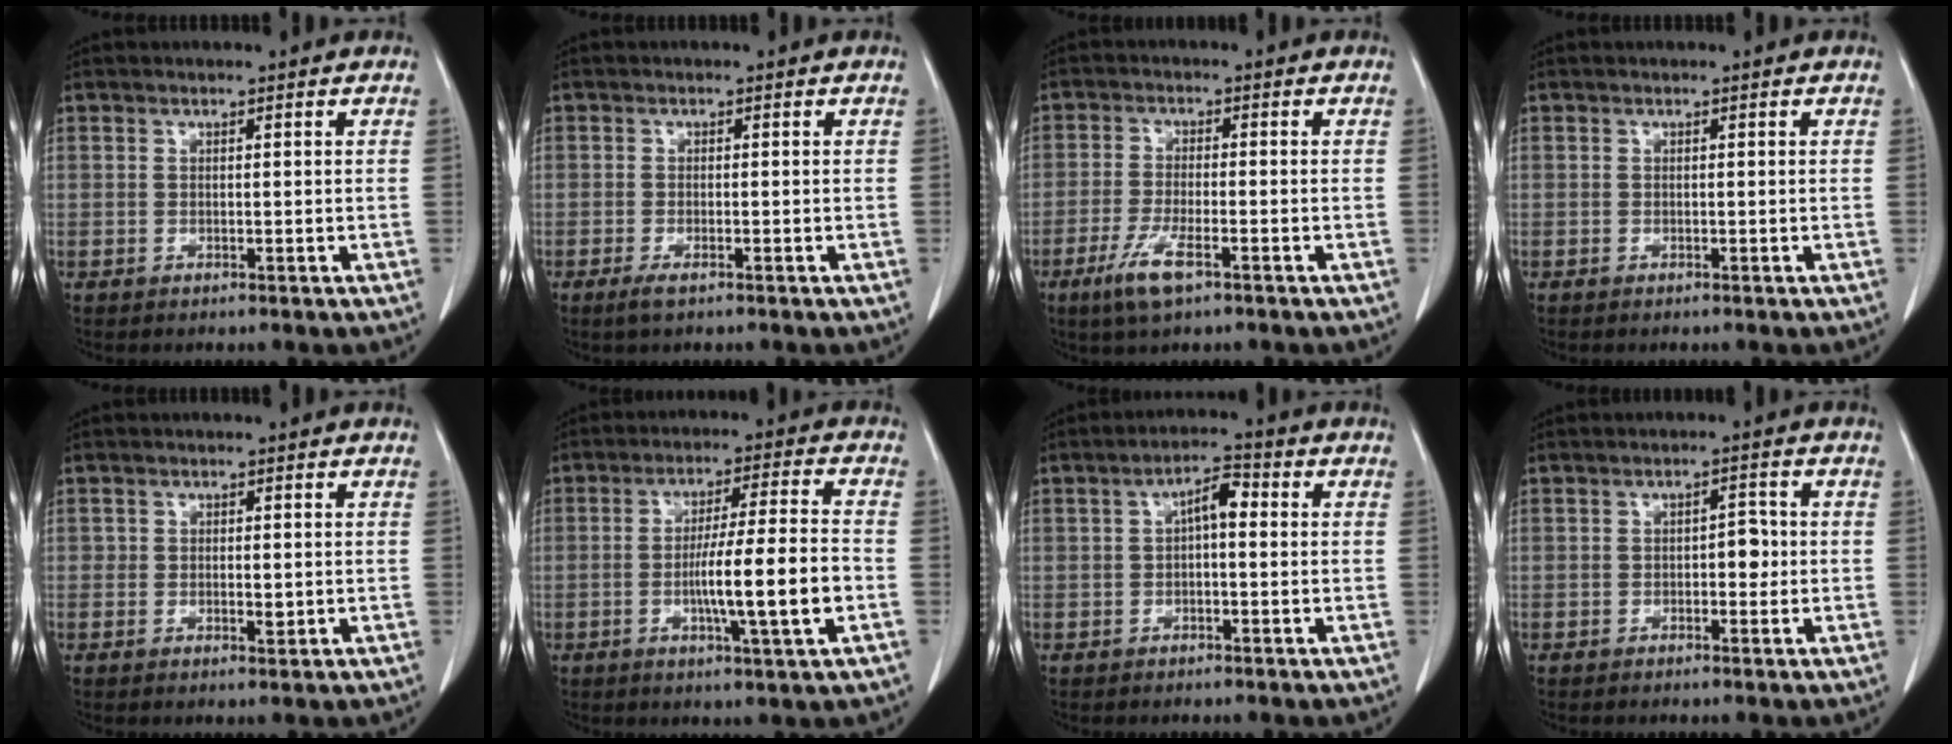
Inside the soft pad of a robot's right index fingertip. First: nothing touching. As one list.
[{"total": 1.6, "force": [-1.0, 0.3, 1.2], "torque": [-0.029, -0.004, -0.018]}, {"total": 5.7, "force": [-3.3, 1.0, 4.6], "torque": [-0.101, -0.010, -0.059]}, {"total": 0.0}, {"total": 1.8, "force": [-0.2, 1.0, 1.5], "torque": [-0.020, -0.002, -0.001]}, {"total": 9.5, "force": [-2.3, -0.1, 9.2], "torque": [-0.151, -0.001, -0.040]}, {"total": 4.3, "force": [0.5, 1.6, 3.9], "torque": [-0.065, 0.022, 0.006]}, {"total": 2.6, "force": [-0.3, 1.4, 2.2], "torque": [-0.024, 0.006, -0.005]}]